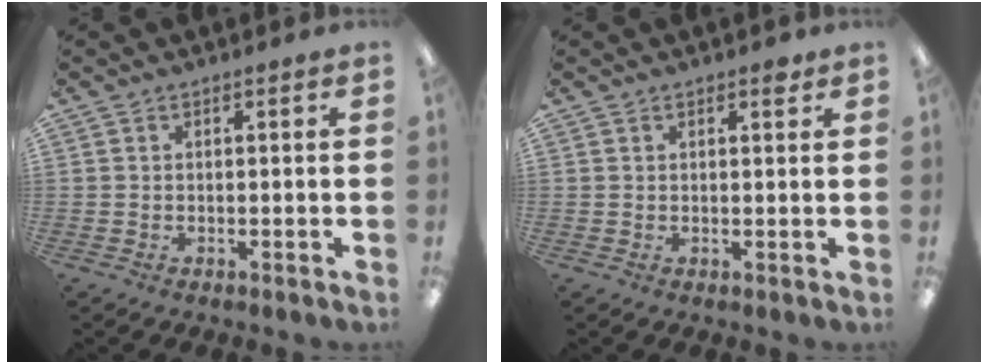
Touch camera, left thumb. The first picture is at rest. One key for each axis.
{"total": 2.0, "fx": 1.5, "fy": 0.8, "fz": 1.1, "tx": 0.001, "ty": -0.008, "tz": 0.021}